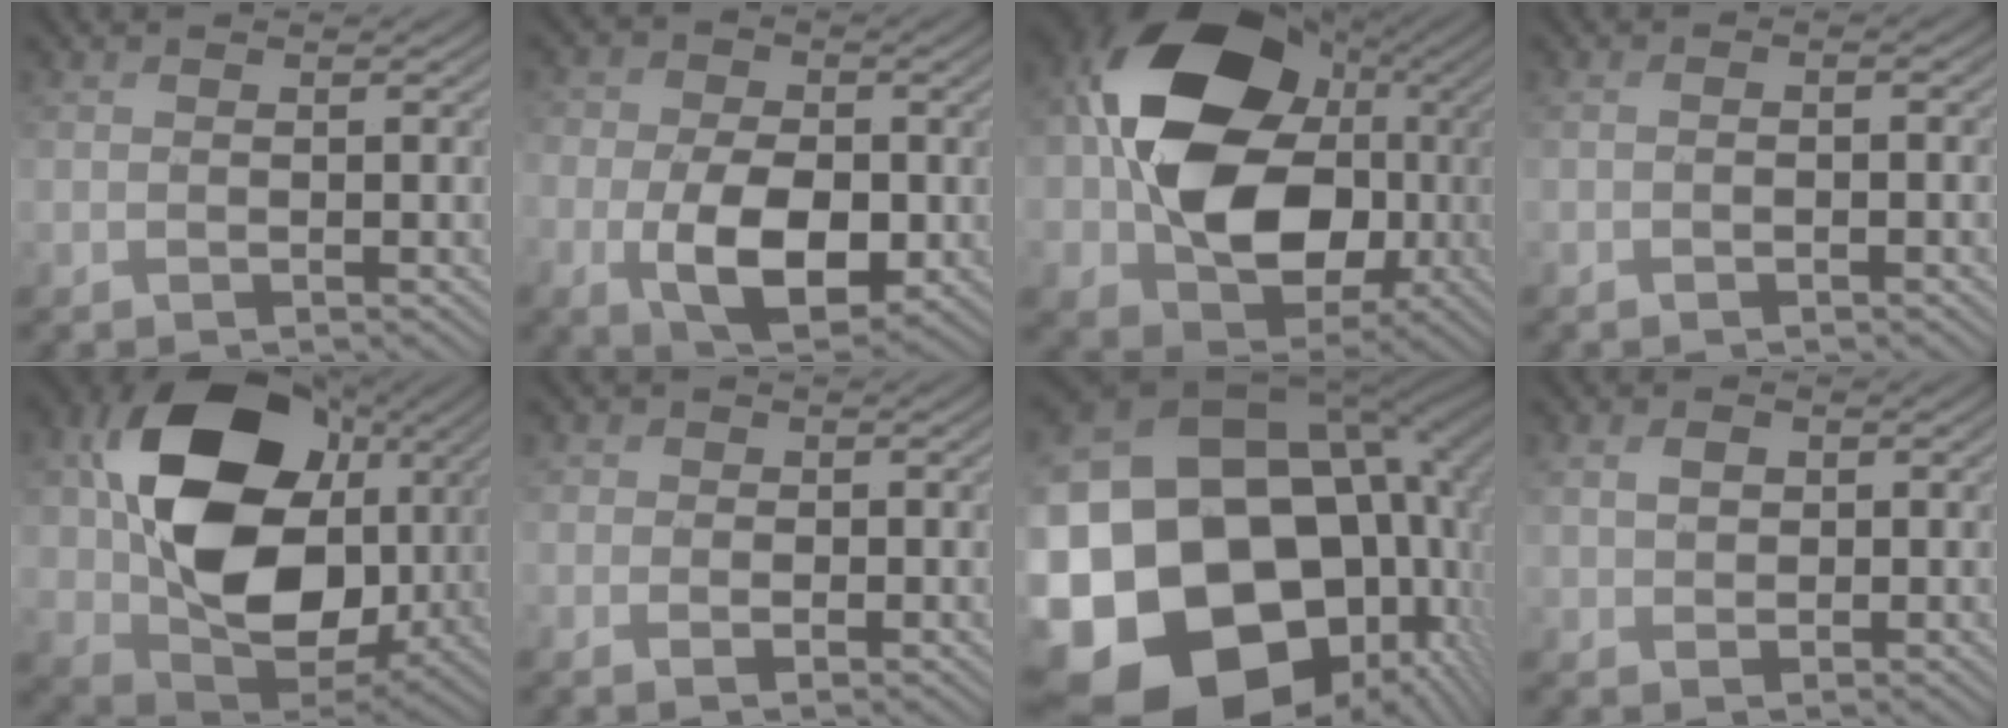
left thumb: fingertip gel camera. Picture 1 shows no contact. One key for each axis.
{"total": 10.7, "fx": -2.7, "fy": 7.3, "fz": 7.4, "tx": -0.151, "ty": -0.024, "tz": -0.046}
{"total": 18.5, "fx": 0.8, "fy": 14.5, "fz": 11.5, "tx": -0.209, "ty": -0.015, "tz": 0.020}
{"total": 1.4, "fx": -0.5, "fy": 0.3, "fz": 1.2, "tx": -0.023, "ty": 0.001, "tz": -0.011}
{"total": 18.0, "fx": 3.3, "fy": 13.4, "fz": 11.5, "tx": -0.232, "ty": -0.015, "tz": 0.074}
{"total": 2.6, "fx": -0.1, "fy": 2.3, "fz": 1.3, "tx": -0.019, "ty": -0.002, "tz": -0.006}
{"total": 24.5, "fx": -7.6, "fy": 18.9, "fz": 13.6, "tx": -0.298, "ty": -0.053, "tz": -0.110}
{"total": 2.4, "fx": 0.8, "fy": 1.8, "fz": 1.4, "tx": -0.031, "ty": 0.002, "tz": 0.014}